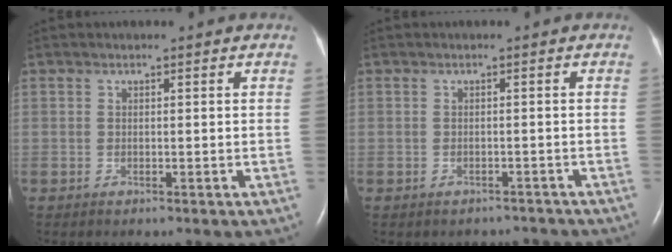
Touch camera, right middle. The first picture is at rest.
{"total": 2.8, "force": [-2.5, 1.3, -0.1], "torque": [0.001, 0.009, -0.030]}